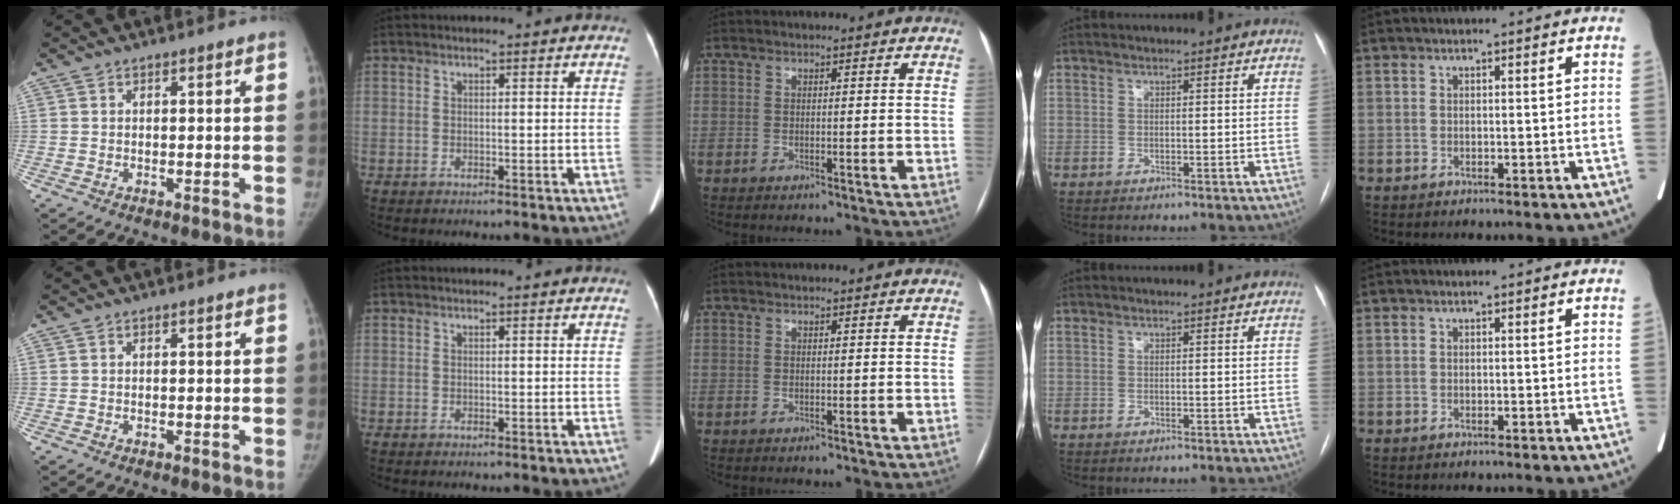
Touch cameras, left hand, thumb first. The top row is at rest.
{}